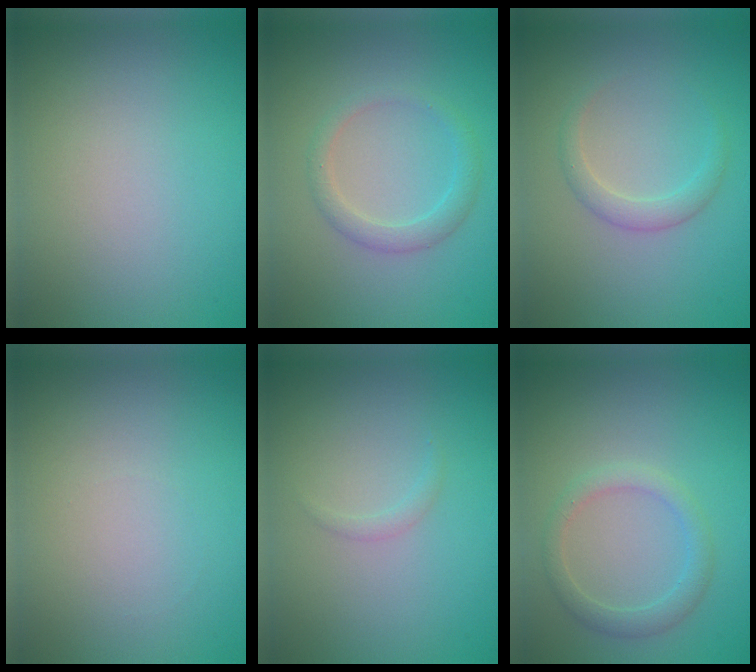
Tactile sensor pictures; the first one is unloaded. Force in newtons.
{"total": 2.1, "press": 2.1, "slide": 0.1}
{"total": 1.7, "press": 1.7, "slide": 0.1}
{"total": 0.0}
{"total": 0.7, "press": 0.7, "slide": 0.1}
{"total": 2.2, "press": 2.2, "slide": 0.1}